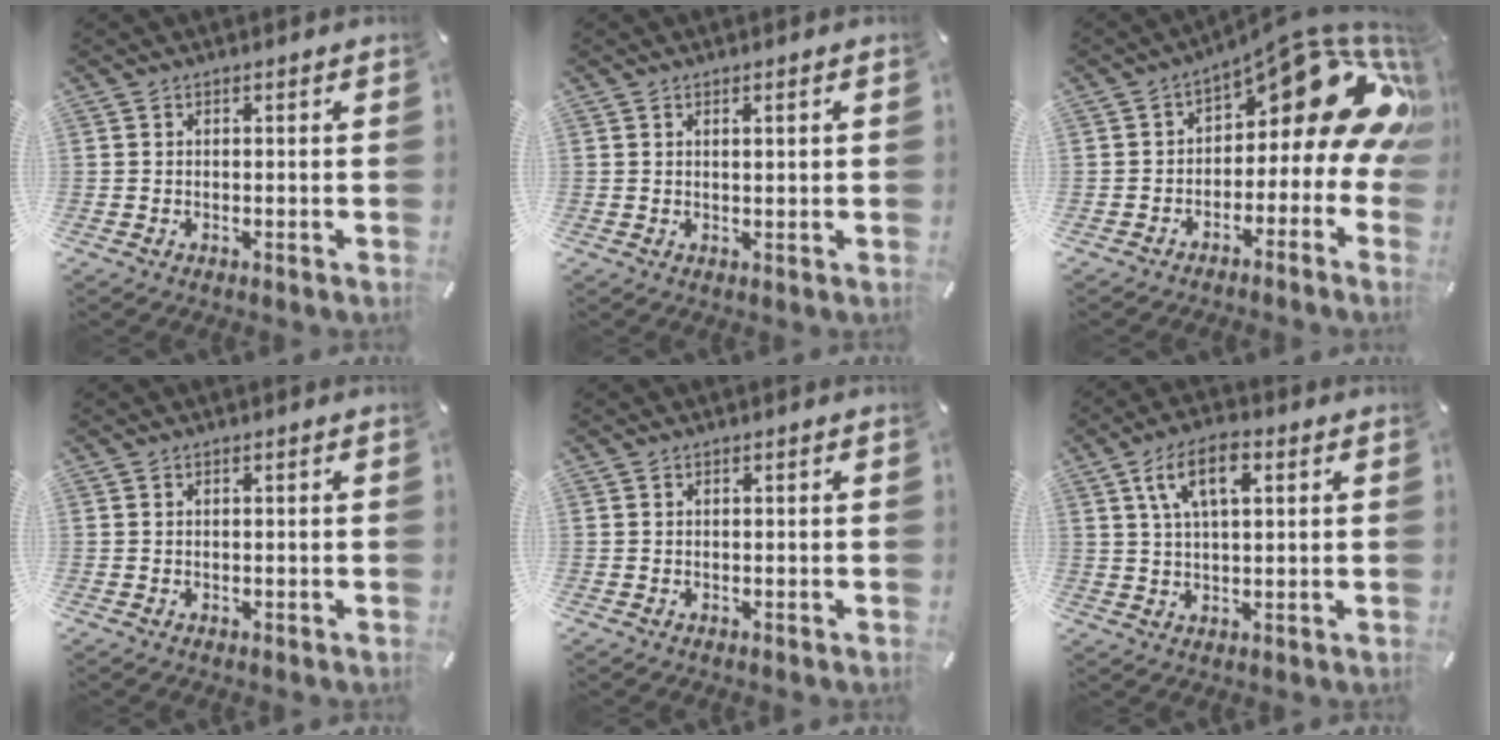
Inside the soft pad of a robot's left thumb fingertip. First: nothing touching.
{"total": 1.3, "force": [0.7, 0.1, 1.1], "torque": [-0.021, -0.001, 0.012]}
{"total": 17.0, "force": [7.1, 7.4, 13.5], "torque": [-0.172, -0.053, 0.112]}
{"total": 0.0}
{"total": 0.0}
{"total": 9.2, "force": [3.7, 4.2, 7.3], "torque": [-0.135, 0.004, 0.063]}